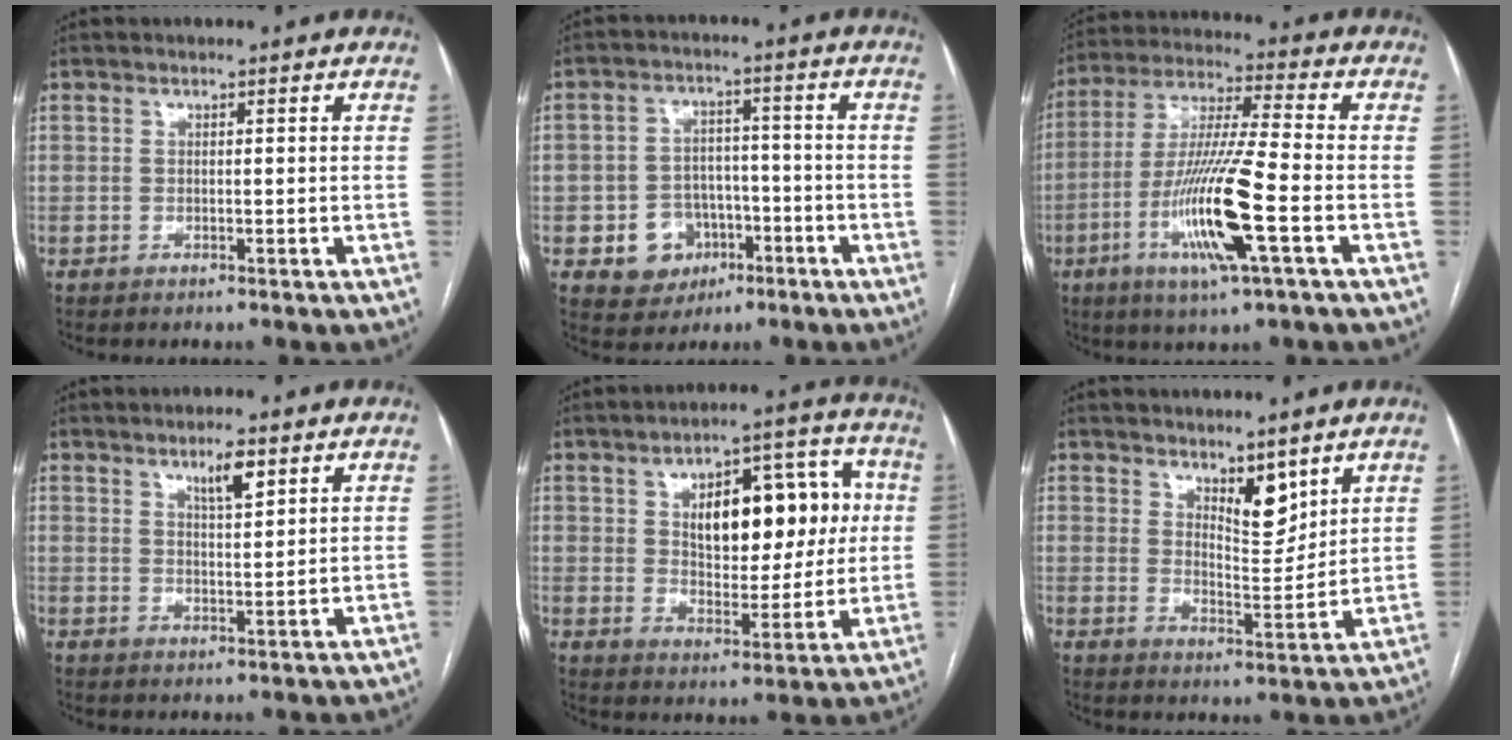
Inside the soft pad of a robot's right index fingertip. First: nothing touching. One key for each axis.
{"total": 7.6, "fx": -3.0, "fy": 6.4, "fz": 2.6, "tx": -0.044, "ty": 0.016, "tz": -0.038}
{"total": 15.3, "fx": -5.0, "fy": 0.3, "fz": 14.4, "tx": -0.291, "ty": -0.016, "tz": -0.096}
{"total": 4.2, "fx": 2.5, "fy": 0.8, "fz": 3.2, "tx": -0.057, "ty": -0.002, "tz": 0.044}
{"total": 15.1, "fx": 3.1, "fy": 7.3, "fz": 12.8, "tx": -0.179, "ty": 0.035, "tz": 0.055}
{"total": 5.7, "fx": 3.9, "fy": 2.1, "fz": 3.7, "tx": -0.061, "ty": -0.014, "tz": 0.069}